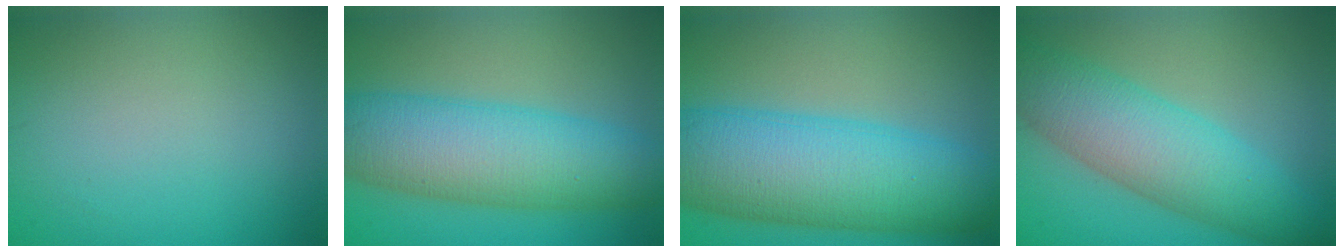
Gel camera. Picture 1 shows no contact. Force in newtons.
{"total": 10.2, "press": 10.2, "slide": 0.1}
{"total": 12.7, "press": 12.7, "slide": 0.2}
{"total": 8.4, "press": 8.4, "slide": 0.5}